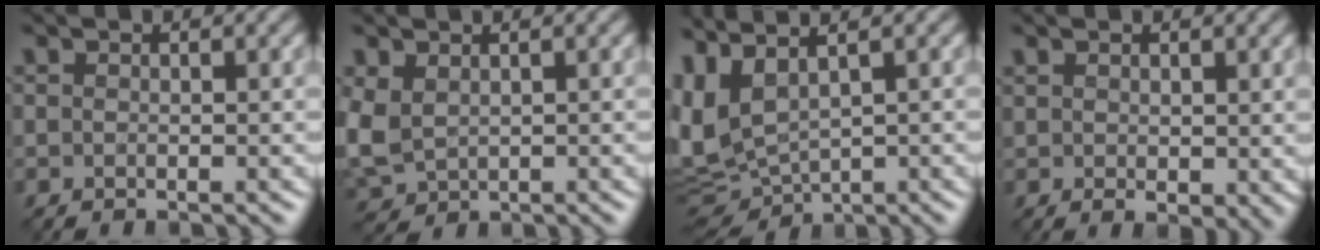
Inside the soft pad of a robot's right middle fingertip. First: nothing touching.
{"total": 3.6, "force": [0.9, 2.7, 2.3], "torque": [-0.074, 0.001, 0.018]}
{"total": 5.4, "force": [1.7, 2.7, 4.3], "torque": [-0.108, 0.001, 0.040]}
{"total": 2.1, "force": [0.7, 0.9, 1.7], "torque": [-0.030, -0.003, 0.019]}